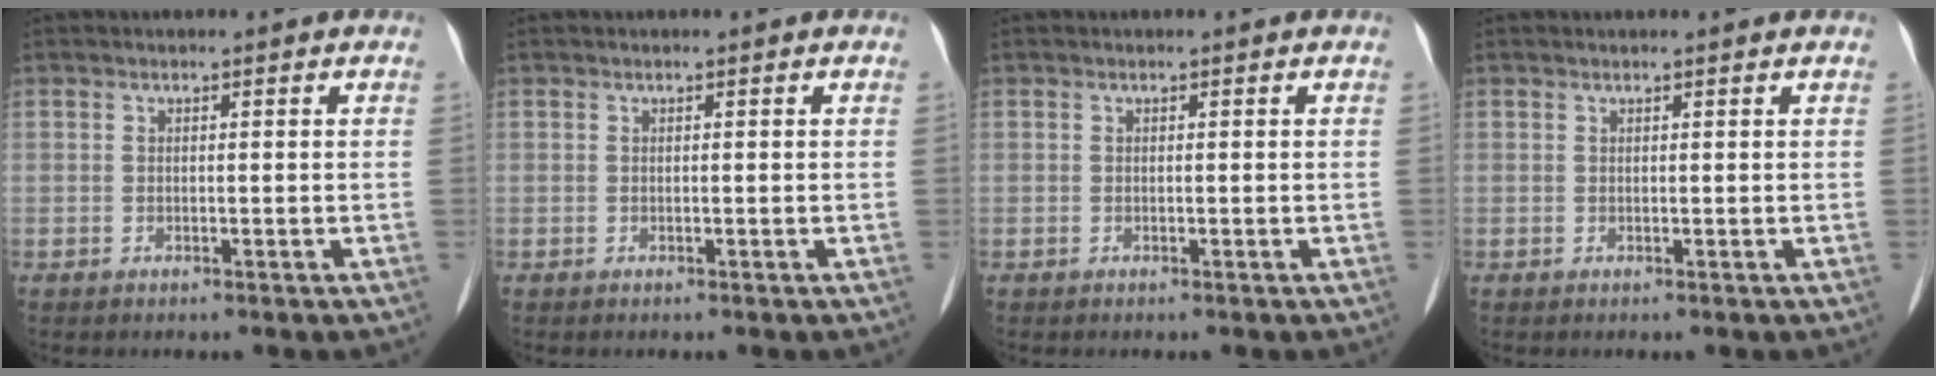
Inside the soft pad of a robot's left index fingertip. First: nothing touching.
{"total": 0.0}
{"total": 0.0}
{"total": 0.9, "force": [0.8, -0.1, 0.3], "torque": [-0.013, 0.006, 0.015]}